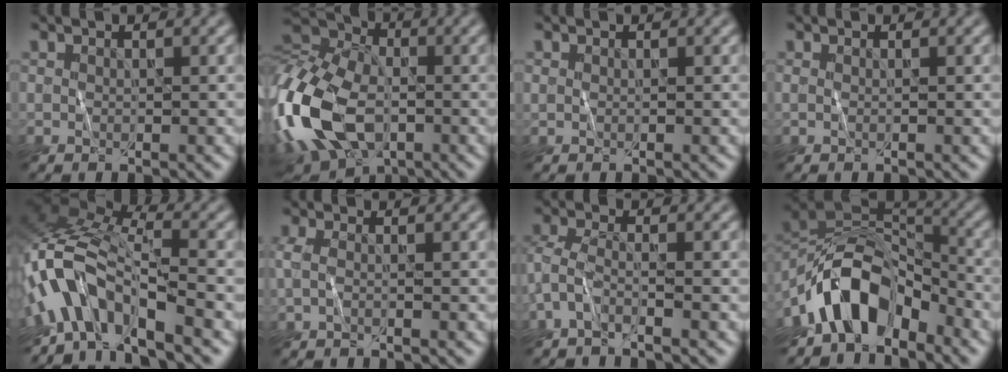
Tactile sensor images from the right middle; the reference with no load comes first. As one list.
[{"total": 15.4, "force": [-5.3, 9.3, 11.0], "torque": [-0.264, -0.012, -0.117]}, {"total": 0.0}, {"total": 0.0}, {"total": 7.5, "force": [-4.7, 2.7, 5.3], "torque": [-0.084, 0.011, -0.100]}, {"total": 1.2, "force": [-0.3, 0.5, 1.1], "torque": [-0.030, 0.003, -0.011]}, {"total": 2.3, "force": [-1.6, 0.5, 1.7], "torque": [-0.045, 0.001, -0.044]}, {"total": 9.3, "force": [-5.7, 4.7, 5.6], "torque": [-0.079, 0.014, -0.112]}]